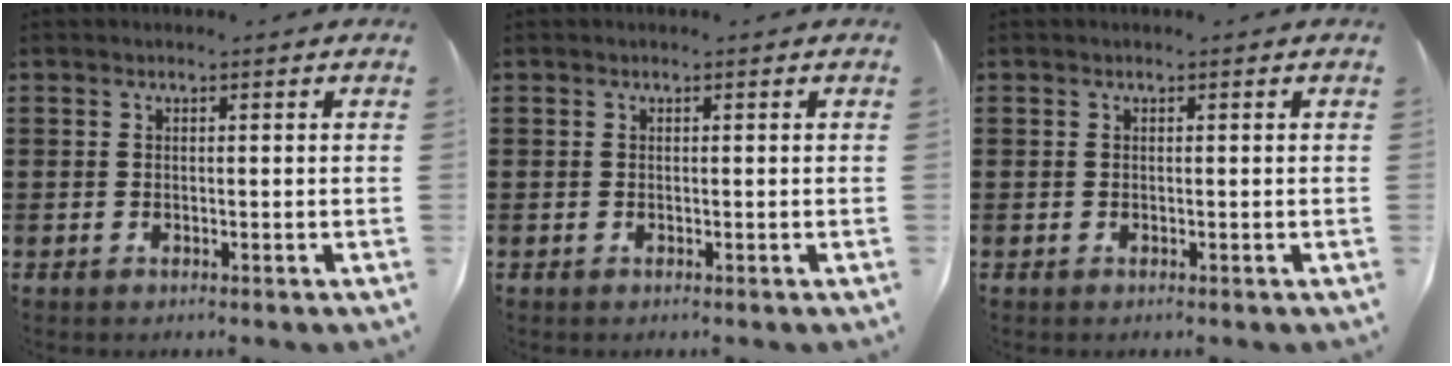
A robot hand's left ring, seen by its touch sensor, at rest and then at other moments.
{"total": 0.0}
{"total": 0.0}